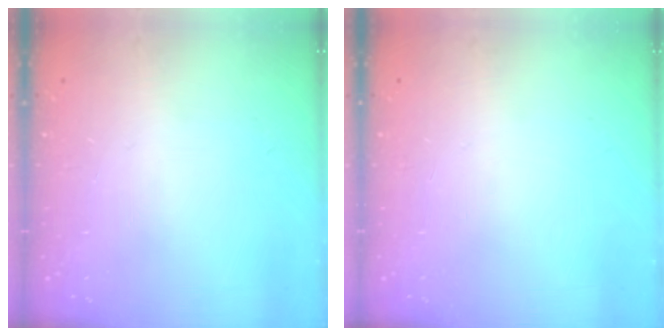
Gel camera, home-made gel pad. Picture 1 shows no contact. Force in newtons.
{"total": 0.0}